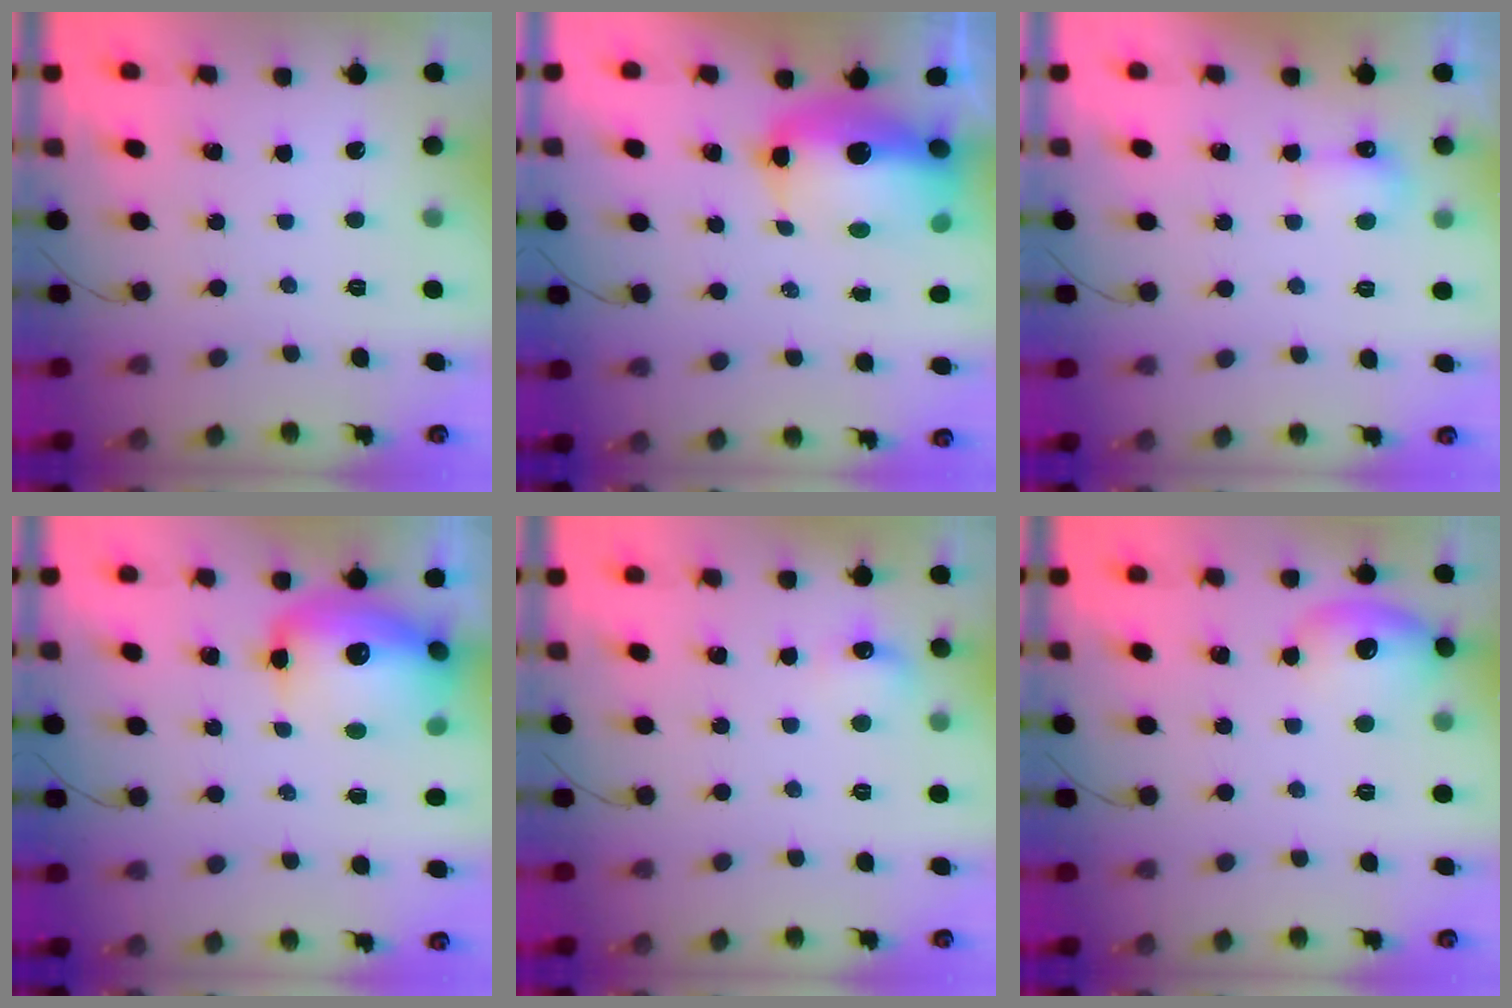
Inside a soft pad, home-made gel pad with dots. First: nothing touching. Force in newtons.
{"total": 14.6, "press": 13.5, "slide": 5.6}
{"total": 4.6, "press": 4.4, "slide": 1.3}
{"total": 16.7, "press": 16.2, "slide": 3.7}
{"total": 6.0, "press": 5.7, "slide": 1.8}
{"total": 13.0, "press": 11.2, "slide": 6.7}